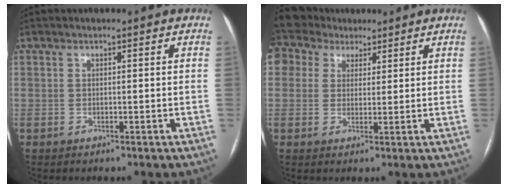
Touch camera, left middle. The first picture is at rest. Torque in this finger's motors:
{"motor_torque": [0.61, -0.46, 1.06, 0.21]}